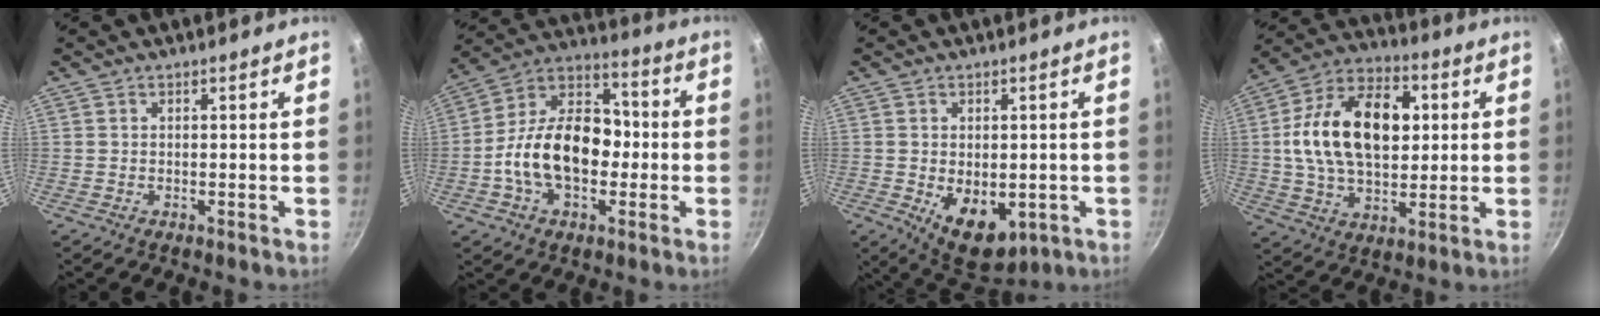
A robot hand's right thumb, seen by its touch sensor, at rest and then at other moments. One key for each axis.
{"total": 18.4, "fx": -2.7, "fy": 12.3, "fz": 13.5, "tx": -0.195, "ty": 0.047, "tz": -0.063}
{"total": 10.6, "fx": -2.2, "fy": 6.8, "fz": 7.9, "tx": -0.088, "ty": -0.012, "tz": -0.013}
{"total": 21.2, "fx": 3.0, "fy": 13.6, "fz": 16.0, "tx": -0.251, "ty": 0.016, "tz": 0.041}